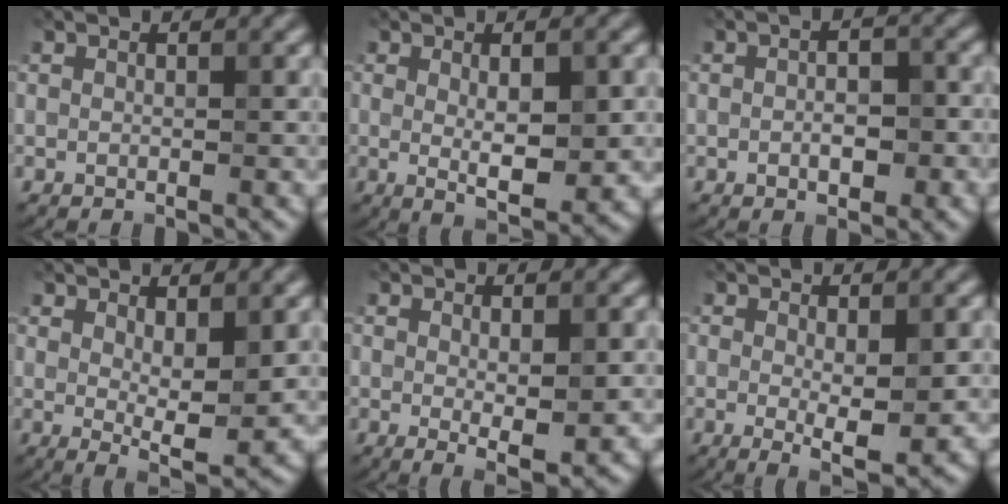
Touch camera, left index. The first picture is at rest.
{"total": 5.1, "force": [0.2, 1.4, 4.9], "torque": [-0.080, -0.009, 0.009]}
{"total": 3.3, "force": [-0.6, 1.7, 2.9], "torque": [-0.043, -0.001, -0.007]}
{"total": 4.4, "force": [0.8, 1.3, 4.1], "torque": [-0.065, -0.016, 0.018]}
{"total": 3.5, "force": [-0.1, 0.8, 3.4], "torque": [-0.052, -0.010, 0.004]}
{"total": 4.3, "force": [-0.4, 1.2, 4.1], "torque": [-0.067, -0.013, -0.002]}